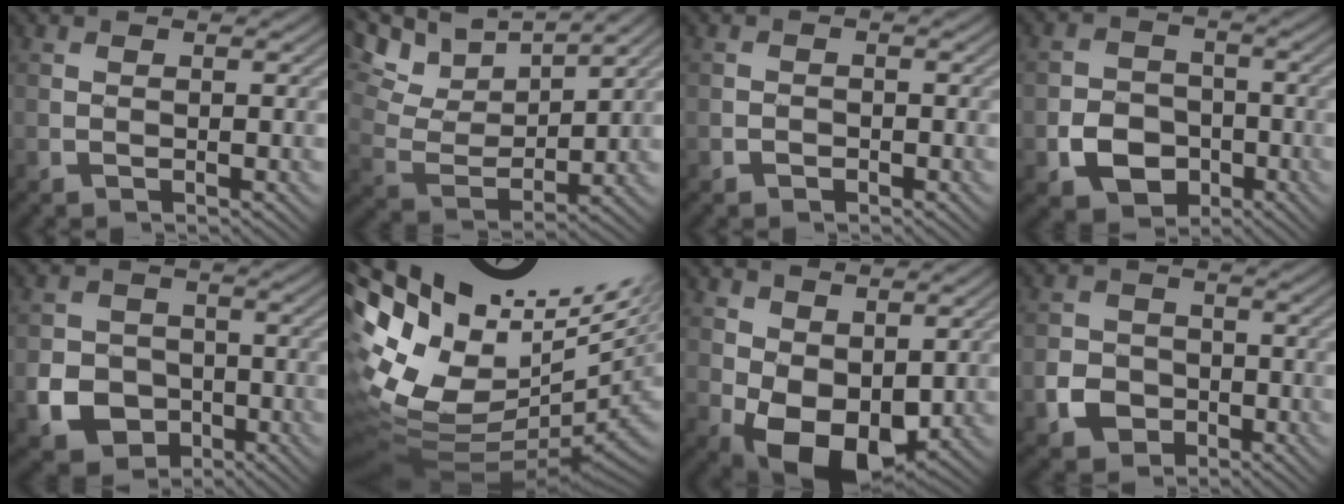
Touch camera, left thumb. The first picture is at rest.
{"total": 10.5, "force": [8.0, 3.3, 5.9], "torque": [-0.144, 0.002, 0.128]}
{"total": 0.8, "force": [-0.6, 0.6, 0.1], "torque": [0.000, -0.001, -0.011]}
{"total": 6.0, "force": [-2.3, 4.8, 2.8], "torque": [-0.055, -0.007, -0.046]}
{"total": 6.4, "force": [-2.3, 5.4, 2.5], "torque": [-0.056, -0.012, -0.048]}
{"total": 16.6, "force": [2.0, 8.5, 14.1], "torque": [-0.269, 0.002, 0.092]}
{"total": 8.4, "force": [1.0, 5.5, 6.3], "torque": [-0.124, -0.024, 0.023]}
{"total": 4.4, "force": [-1.8, 3.7, 1.6], "torque": [-0.029, -0.003, -0.040]}